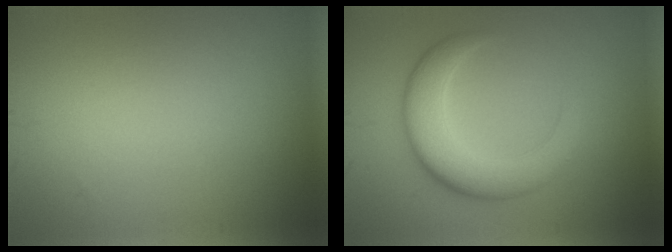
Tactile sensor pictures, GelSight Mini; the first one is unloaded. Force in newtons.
{"total": 5.6, "press": 5.6, "slide": 0.1}